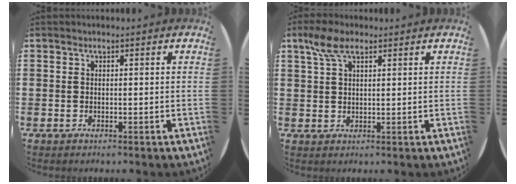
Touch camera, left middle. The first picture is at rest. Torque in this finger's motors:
{"motor_torque": [1.06, -0.94, 0.20, 0.13]}